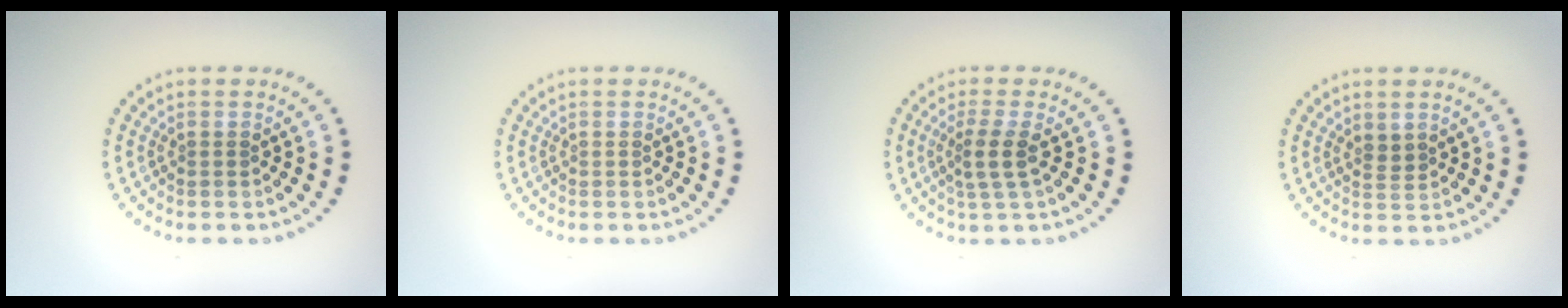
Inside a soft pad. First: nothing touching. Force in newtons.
{"total": 0.0}
{"total": 2.2, "press": 1.8, "slide": 1.4}
{"total": 1.2, "press": 1.0, "slide": 0.7}